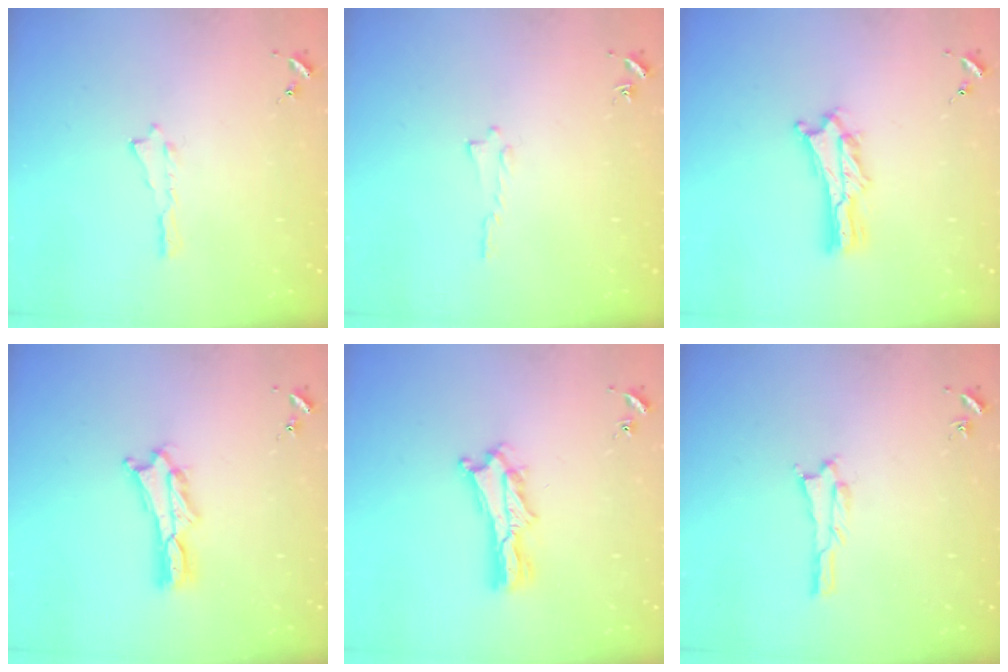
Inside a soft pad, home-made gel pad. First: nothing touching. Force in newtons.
{"total": 0.0}
{"total": 2.7, "press": 2.7, "slide": 0.3}
{"total": 2.0, "press": 2.0, "slide": 0.3}
{"total": 3.4, "press": 3.4, "slide": 0.3}
{"total": 1.1, "press": 1.1, "slide": 0.1}